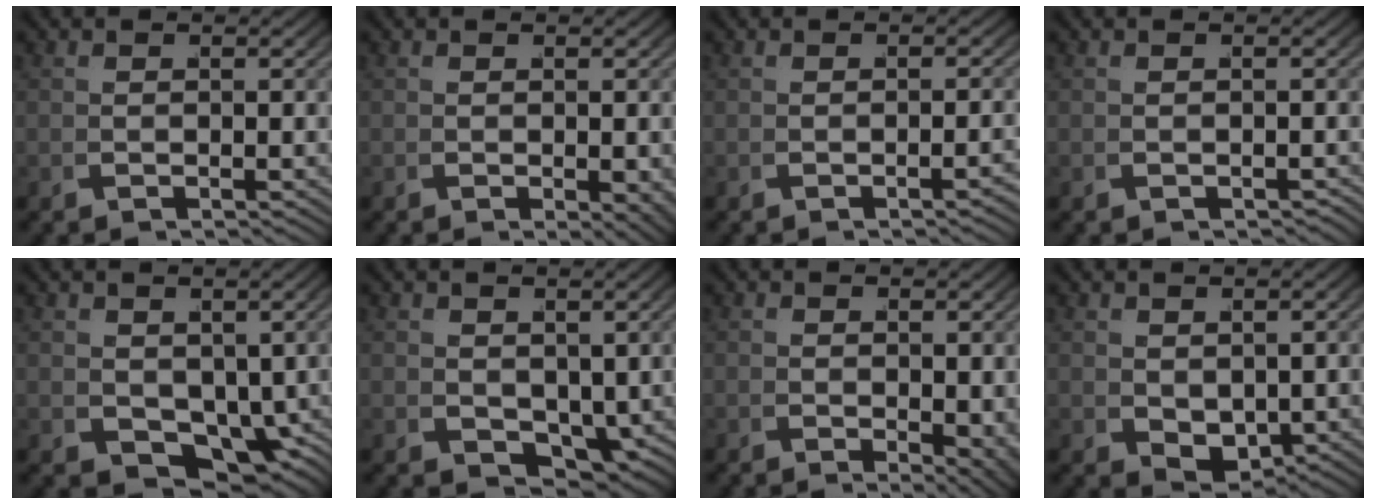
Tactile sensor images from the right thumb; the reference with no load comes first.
{"total": 2.2, "force": [-0.4, 1.1, 1.9], "torque": [-0.021, -0.010, 0.001]}
{"total": 1.2, "force": [-0.8, 0.1, 0.9], "torque": [-0.017, 0.005, -0.011]}
{"total": 1.0, "force": [-1.0, 0.2, 0.2], "torque": [-0.002, -0.002, -0.013]}
{"total": 6.8, "force": [-1.2, 5.1, 4.4], "torque": [-0.084, -0.046, 0.010]}
{"total": 3.6, "force": [0.4, 2.7, 2.3], "torque": [-0.048, -0.031, 0.030]}
{"total": 2.8, "force": [-0.1, 1.5, 2.4], "torque": [-0.025, -0.014, 0.008]}
{"total": 3.0, "force": [0.4, 2.1, 2.1], "torque": [-0.042, -0.022, 0.028]}